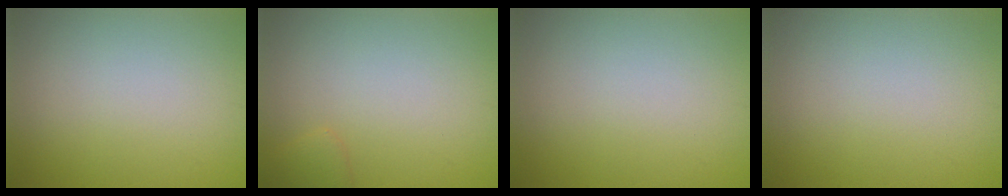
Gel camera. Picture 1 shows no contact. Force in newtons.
{"total": 1.0, "press": 1.0, "slide": 0.1}
{"total": 0.0}
{"total": 0.0}